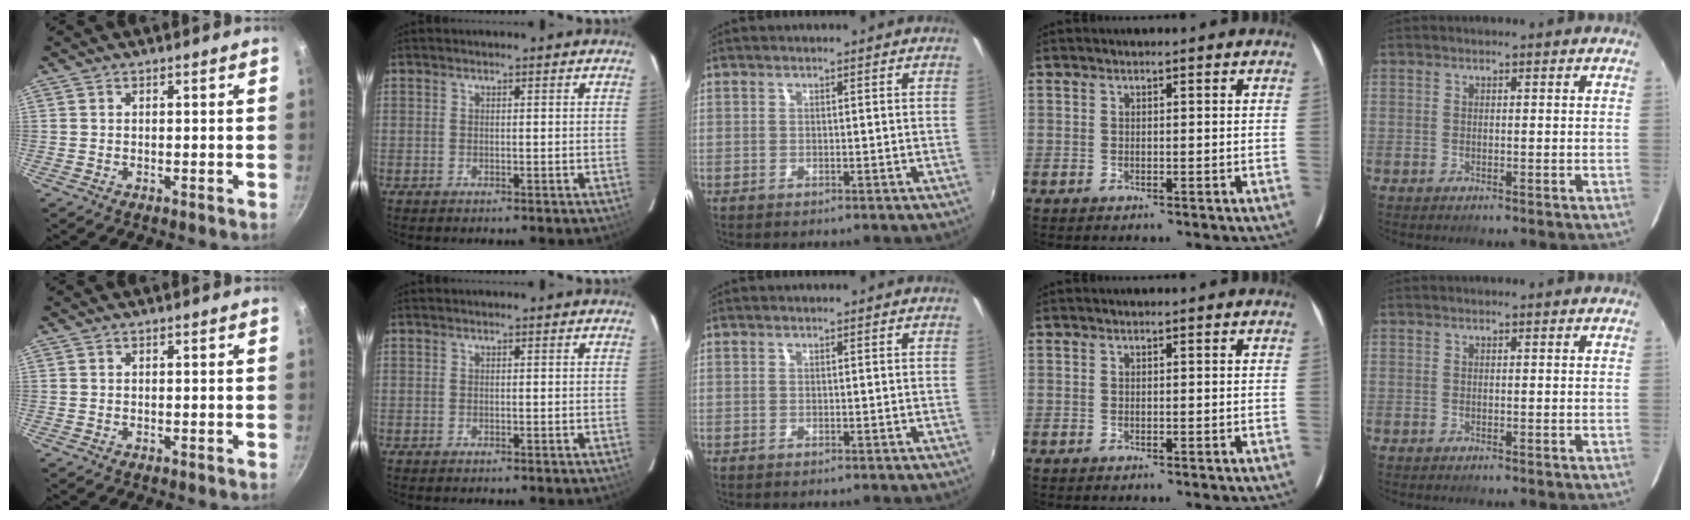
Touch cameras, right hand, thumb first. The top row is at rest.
{}